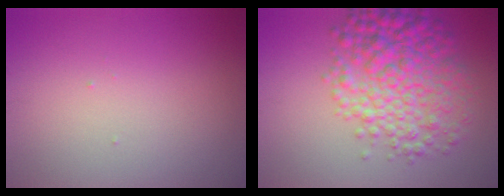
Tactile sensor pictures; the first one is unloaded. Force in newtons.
{"total": 7.4, "press": 7.4, "slide": 0.1}